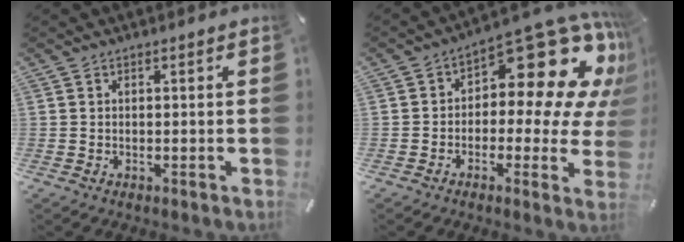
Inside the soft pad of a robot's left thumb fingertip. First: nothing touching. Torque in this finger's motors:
{"motor_torque": [0.62, 0.60, 0.96, 0.20, 0.24]}